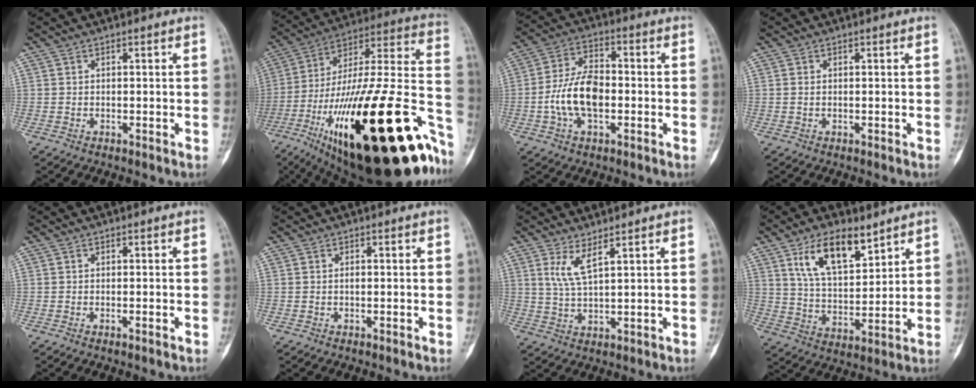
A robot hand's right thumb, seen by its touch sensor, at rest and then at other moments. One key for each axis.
{"total": 45.8, "fx": -18.6, "fy": 14.5, "fz": 39.2, "tx": -0.542, "ty": 0.063, "tz": -0.293}
{"total": 11.3, "fx": -1.9, "fy": 6.4, "fz": 9.1, "tx": -0.168, "ty": 0.026, "tz": -0.041}
{"total": 0.8, "fx": 0.1, "fy": 0.6, "fz": 0.5, "tx": -0.009, "ty": 0.000, "tz": 0.003}
{"total": 0.8, "fx": -0.3, "fy": 0.1, "fz": 0.7, "tx": -0.014, "ty": -0.001, "tz": -0.003}
{"total": 0.7, "fx": 0.1, "fy": 0.4, "fz": 0.6, "tx": -0.007, "ty": 0.001, "tz": 0.002}
{"total": 4.7, "fx": 2.7, "fy": 1.0, "fz": 3.8, "tx": -0.082, "ty": -0.024, "tz": 0.064}
{"total": 13.1, "fx": 7.5, "fy": 6.0, "fz": 8.8, "tx": -0.133, "ty": -0.039, "tz": 0.144}